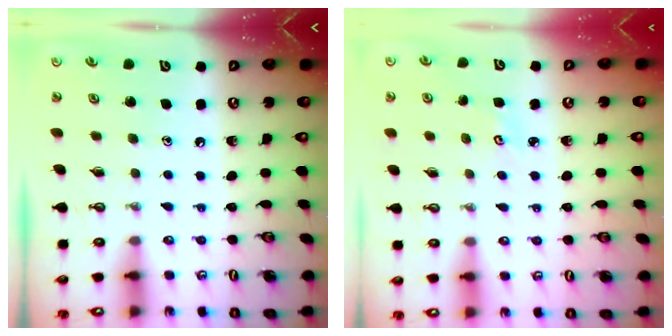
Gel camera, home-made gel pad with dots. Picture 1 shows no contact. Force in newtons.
{"total": 2.7, "press": 2.7, "slide": 0.3}